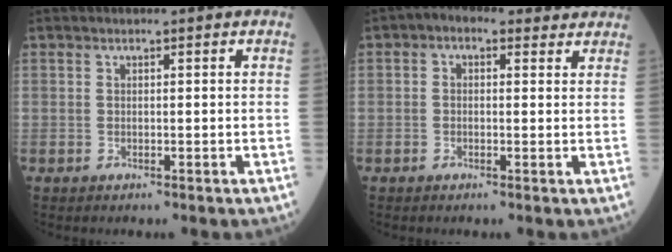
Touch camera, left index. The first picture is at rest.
{"total": 5.2, "force": [3.3, 3.0, 2.6], "torque": [-0.032, 0.034, 0.043]}